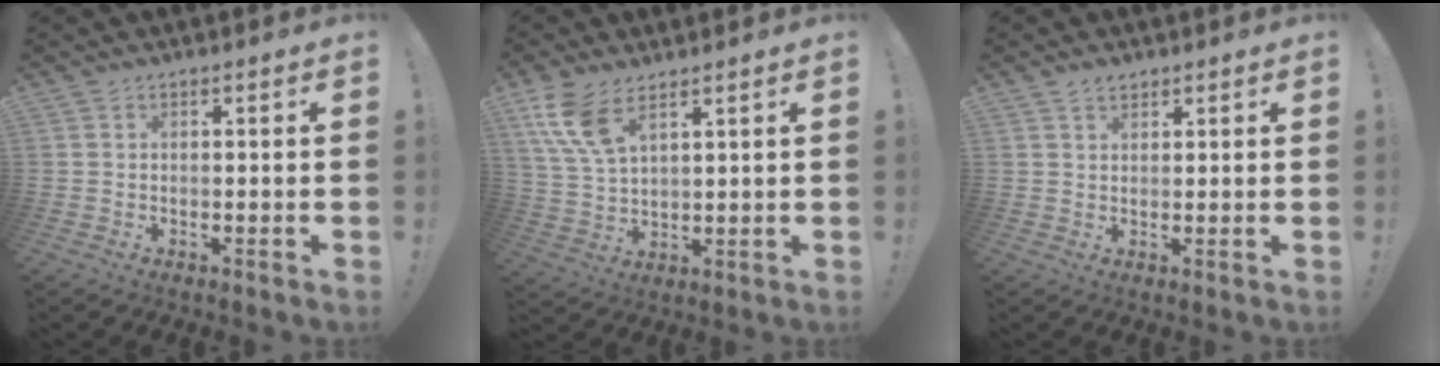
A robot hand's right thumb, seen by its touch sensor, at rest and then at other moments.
{"total": 10.0, "force": [6.2, 4.4, 6.5], "torque": [-0.140, -0.018, 0.121]}
{"total": 2.5, "force": [1.9, 1.4, 0.8], "torque": [-0.009, -0.009, 0.035]}